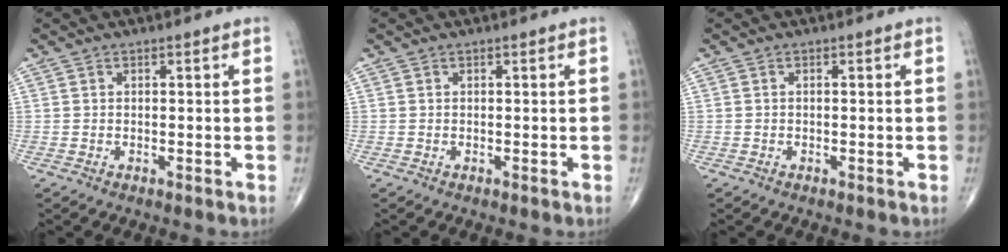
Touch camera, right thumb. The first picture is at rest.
{"total": 0.0}
{"total": 0.0}